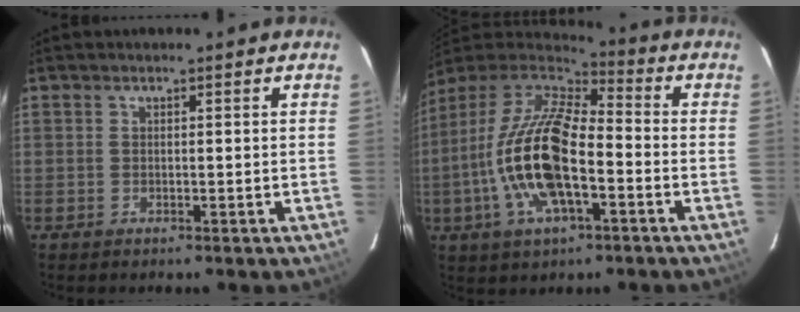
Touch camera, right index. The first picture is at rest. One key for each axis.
{"total": 19.3, "fx": -4.7, "fy": 7.8, "fz": 17.1, "tx": -0.347, "ty": -0.009, "tz": -0.094}